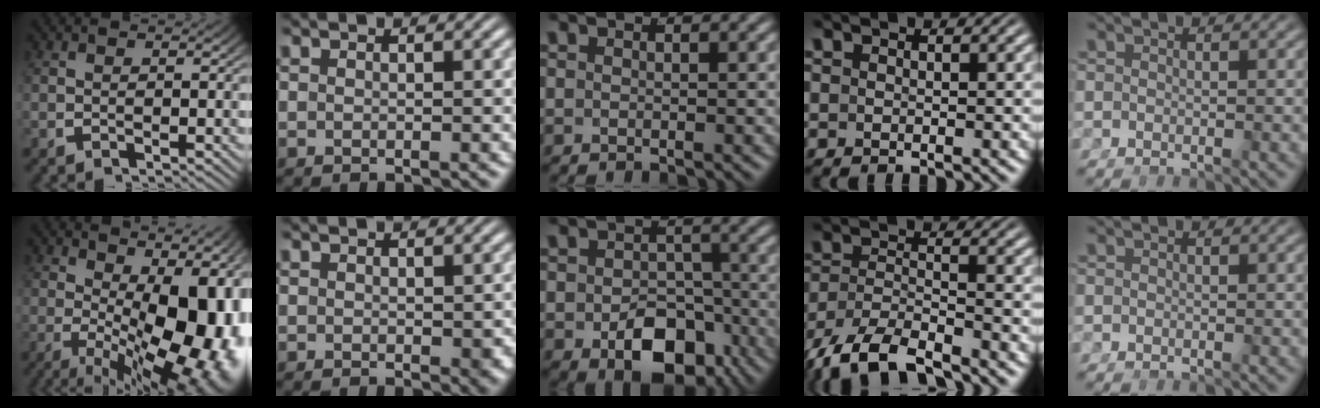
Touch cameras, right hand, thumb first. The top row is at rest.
{"thumb": {"total": 19.2, "force": [-3.3, 11.0, 15.4], "torque": [-0.238, -0.063, -0.014]}, "index": {"total": 1.0, "force": [-0.1, 0.5, 0.8], "torque": [-0.007, -0.009, 0.003]}, "middle": {"total": 6.3, "force": [-3.7, 3.6, 3.7], "torque": [-0.031, -0.025, -0.049]}, "ring": {"total": 7.3, "force": [-5.0, 3.7, 3.8], "torque": [-0.087, -0.033, -0.067]}}